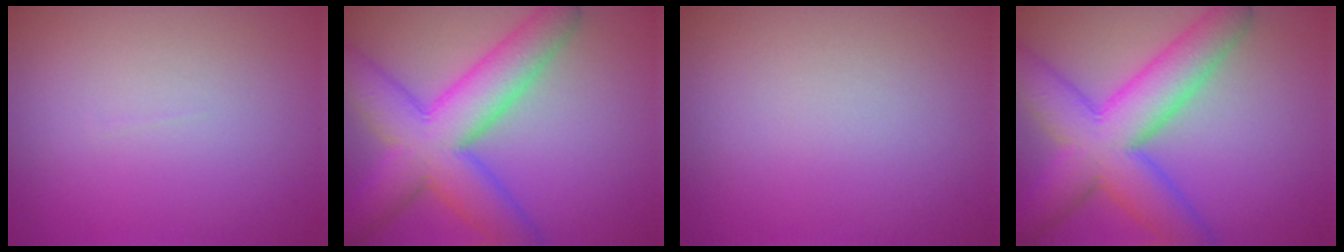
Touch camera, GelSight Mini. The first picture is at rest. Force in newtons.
{"total": 9.6, "press": 9.6, "slide": 0.4}
{"total": 0.0}
{"total": 9.6, "press": 9.6, "slide": 0.4}